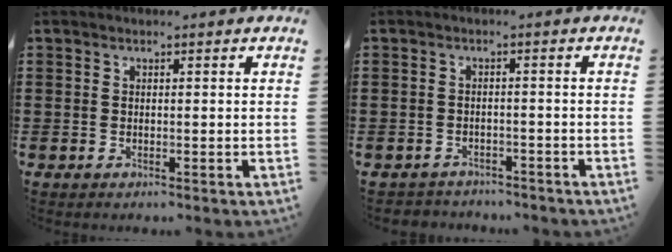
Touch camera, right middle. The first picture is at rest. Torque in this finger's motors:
{"motor_torque": [-0.22, -0.19, -0.10, -0.01]}